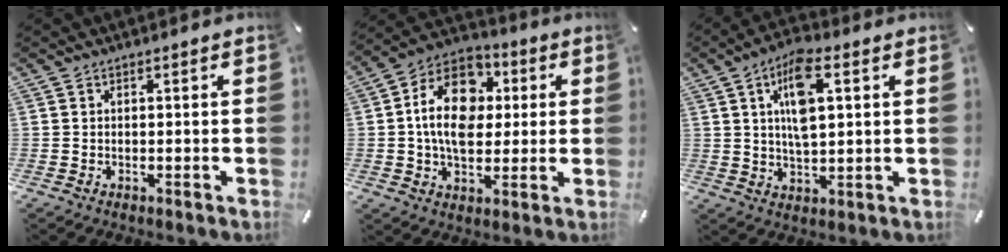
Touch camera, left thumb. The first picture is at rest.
{"total": 16.1, "force": [1.7, 11.8, 10.7], "torque": [-0.203, 0.011, 0.030]}
{"total": 10.6, "force": [3.5, 4.5, 8.9], "torque": [-0.159, -0.001, 0.056]}